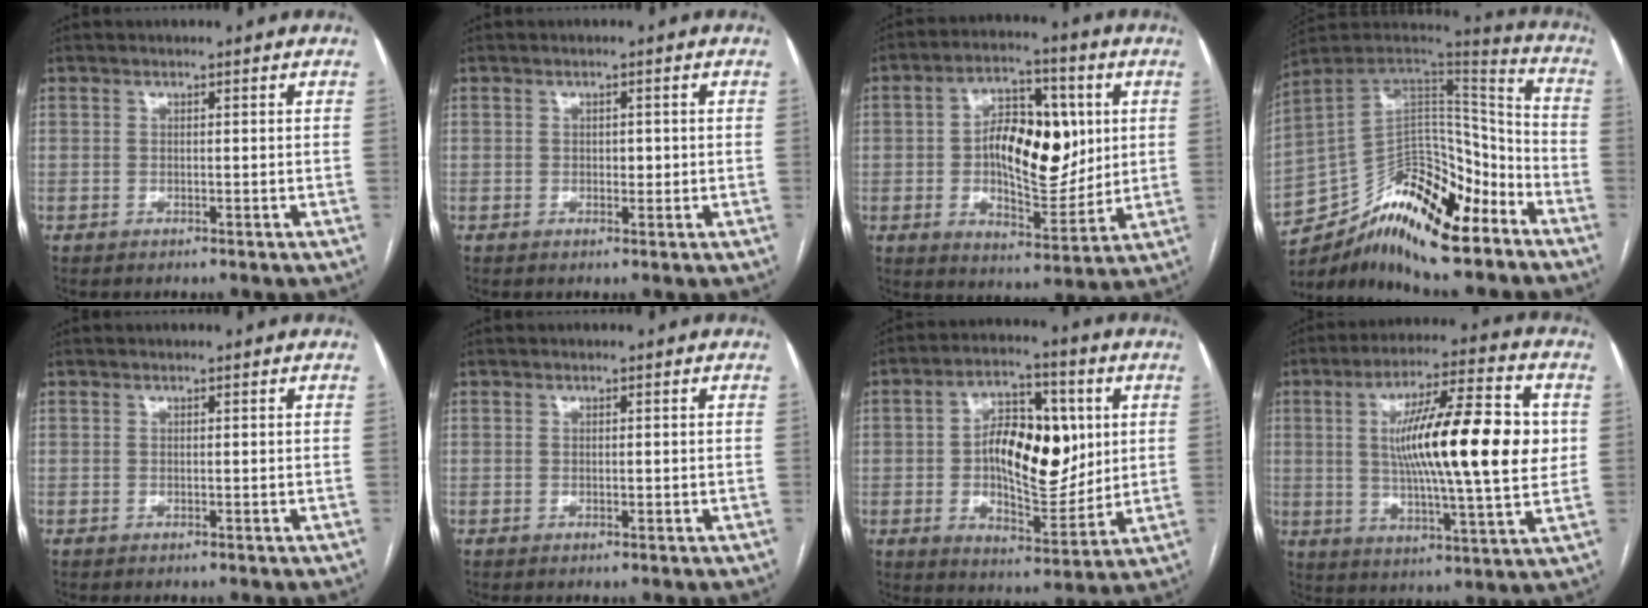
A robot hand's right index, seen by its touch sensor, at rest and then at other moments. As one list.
[{"total": 1.4, "force": [0.0, 0.9, 1.0], "torque": [-0.013, 0.002, 0.000]}, {"total": 14.3, "force": [1.6, 6.6, 12.6], "torque": [-0.208, 0.020, 0.032]}, {"total": 21.9, "force": [-15.5, 6.8, 13.9], "torque": [-0.232, 0.035, -0.262]}, {"total": 0.0}, {"total": 0.5, "force": [0.0, 0.3, 0.4], "torque": [-0.005, -0.001, 0.002]}, {"total": 14.6, "force": [1.6, 6.6, 13.0], "torque": [-0.216, 0.019, 0.032]}, {"total": 19.4, "force": [2.3, 2.4, 19.1], "torque": [-0.313, 0.011, 0.030]}]